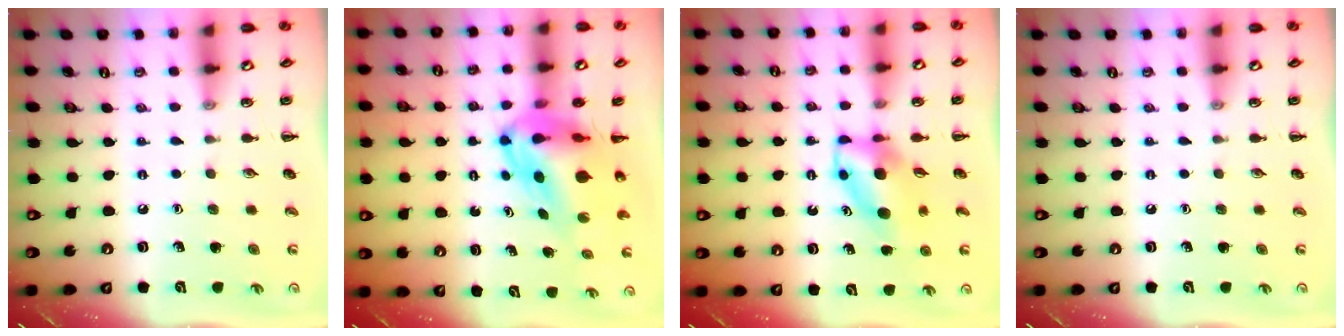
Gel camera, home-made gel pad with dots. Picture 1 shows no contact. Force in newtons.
{"total": 9.0, "press": 8.6, "slide": 2.7}
{"total": 6.5, "press": 6.4, "slide": 1.4}
{"total": 0.0}